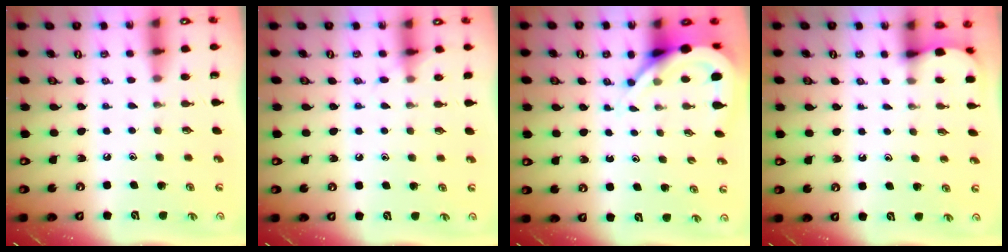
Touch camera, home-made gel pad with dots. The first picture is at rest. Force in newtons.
{"total": 5.9, "press": 5.8, "slide": 0.7}
{"total": 7.0, "press": 6.9, "slide": 0.6}
{"total": 2.6, "press": 2.6, "slide": 0.3}